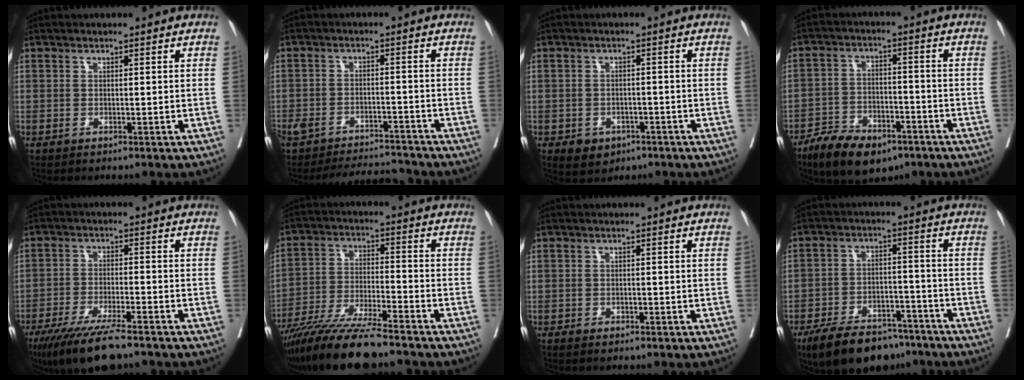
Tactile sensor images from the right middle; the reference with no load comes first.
{"total": 11.2, "force": [-10.5, 2.6, 2.7], "torque": [-0.055, 0.011, -0.153]}
{"total": 4.1, "force": [-2.3, 3.1, 1.5], "torque": [-0.025, 0.001, -0.026]}
{"total": 11.1, "force": [-7.7, 5.0, 6.2], "torque": [-0.105, -0.008, -0.129]}
{"total": 10.4, "force": [-7.8, 1.4, 6.7], "torque": [-0.119, -0.026, -0.132]}
{"total": 12.7, "force": [-10.7, 0.4, 6.9], "torque": [-0.130, -0.027, -0.189]}
{"total": 1.0, "force": [-0.6, 0.4, 0.6], "torque": [-0.013, -0.001, -0.006]}
{"total": 13.2, "force": [-10.3, 5.9, 5.8], "torque": [-0.090, 0.008, -0.165]}